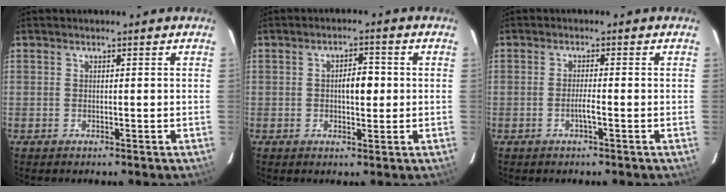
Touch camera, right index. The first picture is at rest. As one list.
[{"total": 3.9, "force": [0.0, 1.6, 3.5], "torque": [-0.057, 0.007, 0.003]}, {"total": 2.8, "force": [-1.2, -0.1, 2.6], "torque": [-0.047, 0.000, -0.023]}]